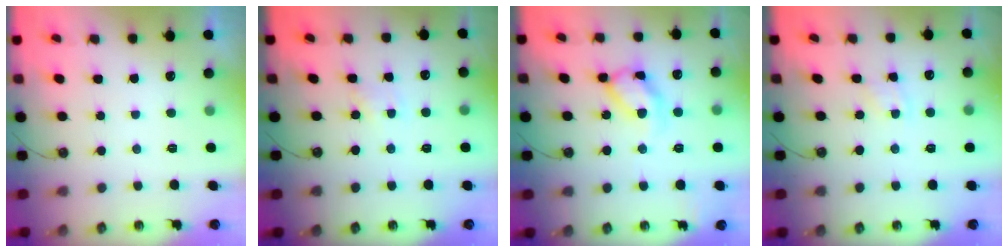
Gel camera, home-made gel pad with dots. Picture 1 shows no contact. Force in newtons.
{"total": 1.8, "press": 1.7, "slide": 0.3}
{"total": 12.2, "press": 12.2, "slide": 0.8}
{"total": 3.2, "press": 3.1, "slide": 0.5}